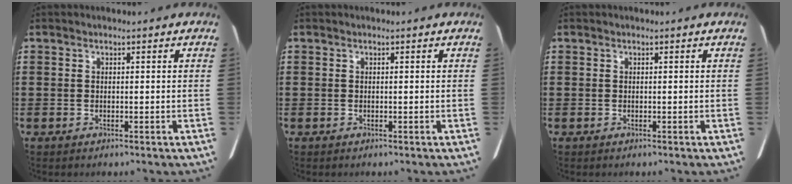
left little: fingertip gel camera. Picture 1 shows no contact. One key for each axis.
{"total": 0.0}
{"total": 0.0}